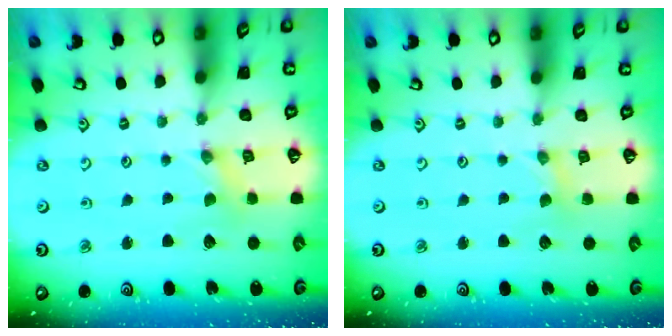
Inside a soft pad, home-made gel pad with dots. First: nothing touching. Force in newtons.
{"total": 1.4, "press": 1.4, "slide": 0.2}